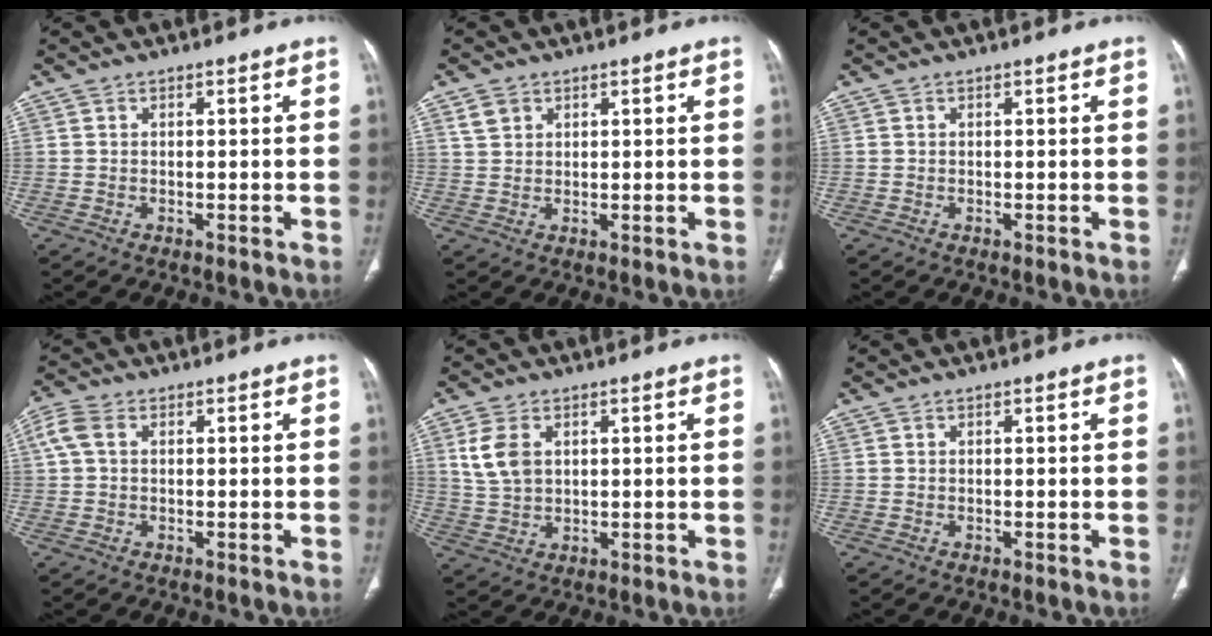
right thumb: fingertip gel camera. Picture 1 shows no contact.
{"total": 2.9, "force": [1.6, 2.1, 1.1], "torque": [-0.016, -0.004, 0.034]}
{"total": 0.0}
{"total": 4.3, "force": [1.1, 2.8, 3.0], "torque": [-0.083, 0.019, 0.022]}
{"total": 6.4, "force": [2.1, 4.0, 4.5], "torque": [-0.087, -0.003, 0.051]}
{"total": 0.0}